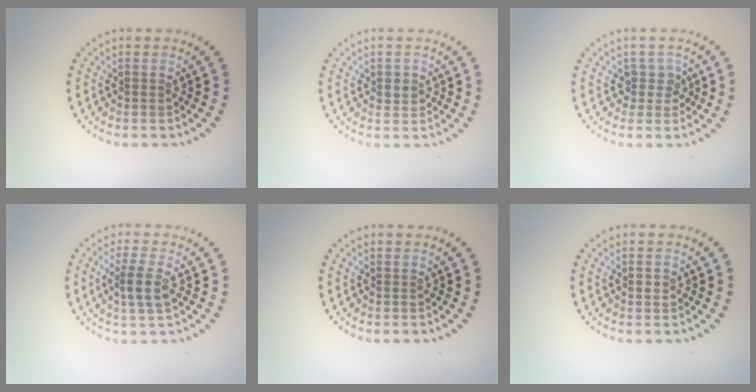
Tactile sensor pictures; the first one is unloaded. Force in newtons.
{"total": 1.3, "press": 1.3, "slide": 0.3}
{"total": 1.9, "press": 1.5, "slide": 1.2}
{"total": 3.0, "press": 2.8, "slide": 1.1}
{"total": 0.0}
{"total": 1.1, "press": 1.0, "slide": 0.2}